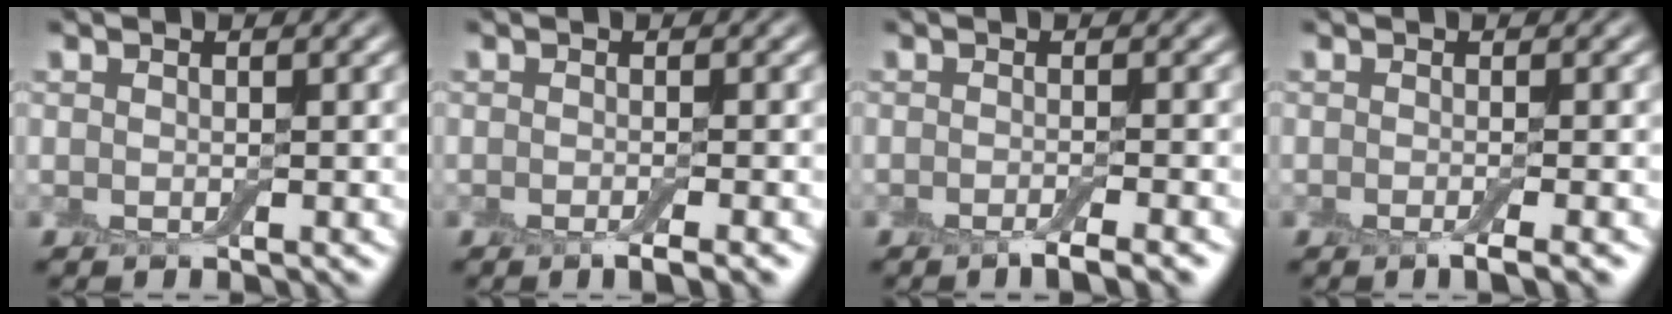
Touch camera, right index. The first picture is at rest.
{"total": 2.4, "force": [-1.2, 0.5, 2.0], "torque": [-0.022, -0.002, -0.023]}
{"total": 2.8, "force": [-1.7, 0.5, 2.1], "torque": [-0.023, -0.001, -0.033]}
{"total": 2.4, "force": [-1.1, 0.5, 2.1], "torque": [-0.024, -0.004, -0.024]}